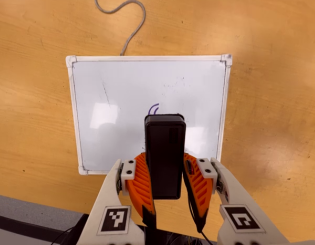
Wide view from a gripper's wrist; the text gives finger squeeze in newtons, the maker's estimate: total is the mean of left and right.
{"total": 8.5, "left": 6.9, "right": 10.1}